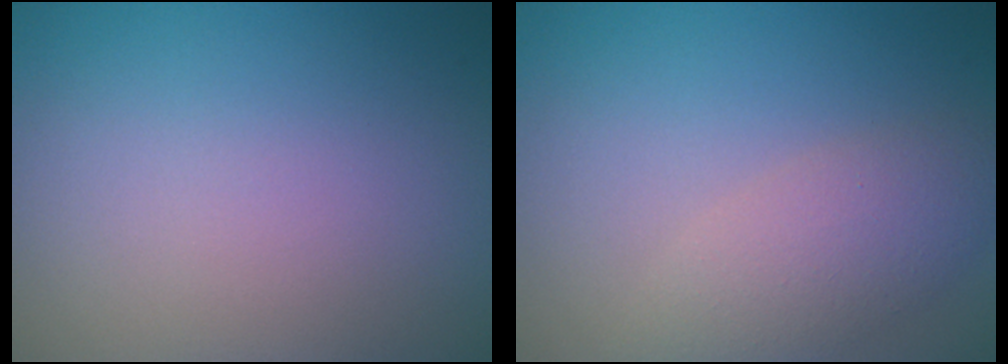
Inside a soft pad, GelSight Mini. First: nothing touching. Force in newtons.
{"total": 3.7, "press": 3.7, "slide": 0.2}